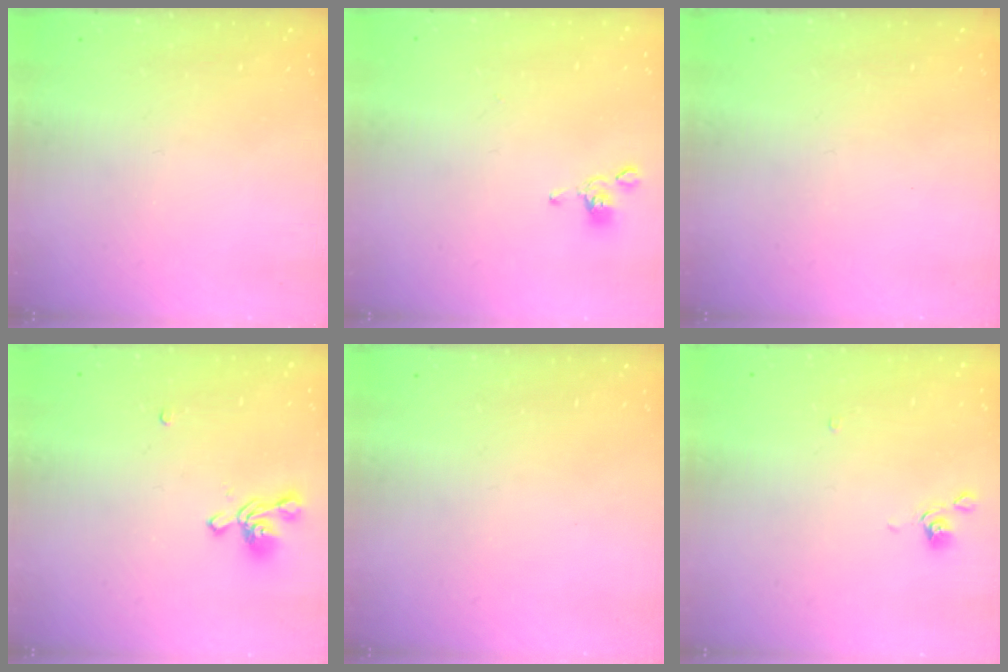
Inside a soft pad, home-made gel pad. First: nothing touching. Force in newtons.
{"total": 2.2, "press": 2.2, "slide": 0.2}
{"total": 0.0}
{"total": 1.5, "press": 1.1, "slide": 1.0}
{"total": 0.0}
{"total": 2.2, "press": 2.1, "slide": 0.4}